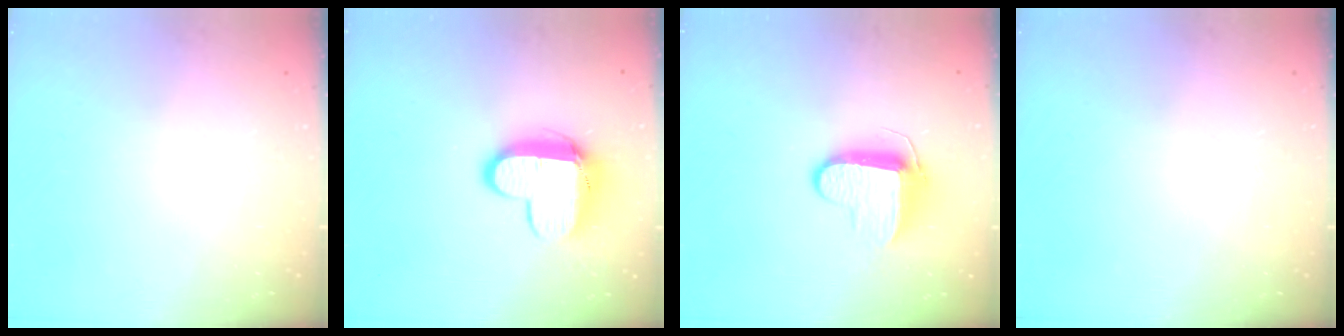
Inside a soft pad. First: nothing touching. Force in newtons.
{"total": 11.2, "press": 11.2, "slide": 1.1}
{"total": 9.0, "press": 9.0, "slide": 0.5}
{"total": 0.0}